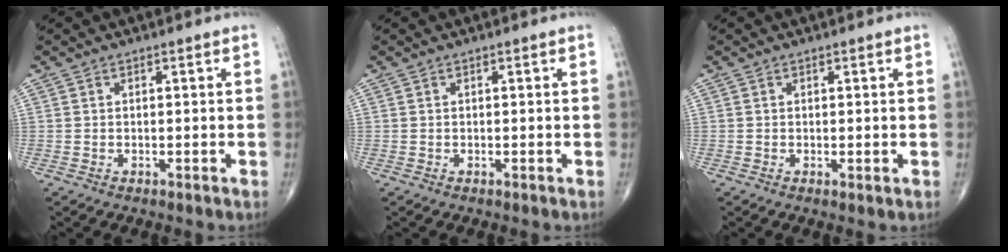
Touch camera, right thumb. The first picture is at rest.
{"total": 0.0}
{"total": 0.6, "force": [0.0, 0.2, 0.5], "torque": [-0.012, -0.003, 0.000]}